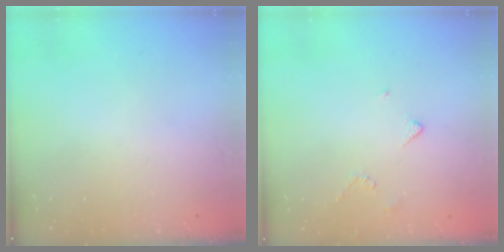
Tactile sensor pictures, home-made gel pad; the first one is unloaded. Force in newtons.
{"total": 3.2, "press": 3.1, "slide": 0.7}